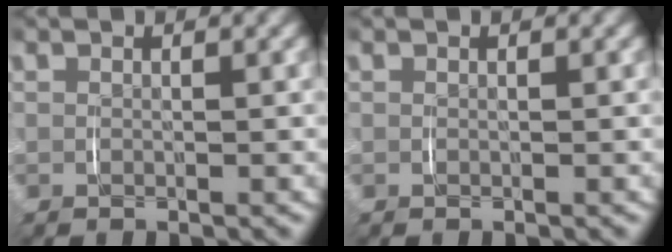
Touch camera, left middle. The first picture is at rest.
{"total": 0.0}